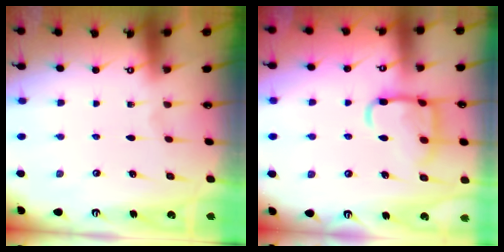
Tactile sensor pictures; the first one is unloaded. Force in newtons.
{"total": 13.0, "press": 13.0, "slide": 1.1}